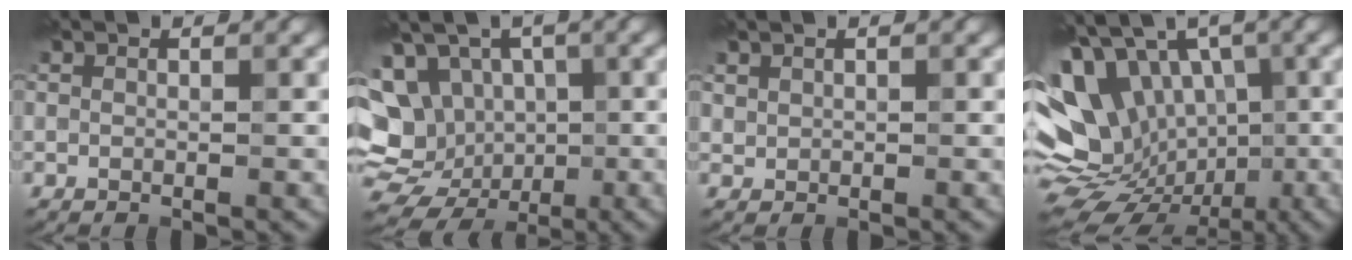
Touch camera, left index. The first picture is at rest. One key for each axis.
{"total": 14.4, "fx": -2.7, "fy": 12.4, "fz": 6.8, "tx": -0.146, "ty": -0.008, "tz": -0.034}
{"total": 0.7, "fx": 0.5, "fy": 0.5, "fz": 0.3, "tx": -0.009, "ty": 0.001, "tz": 0.011}
{"total": 16.0, "fx": -2.8, "fy": 12.7, "fz": 9.3, "tx": -0.161, "ty": 0.019, "tz": -0.047}